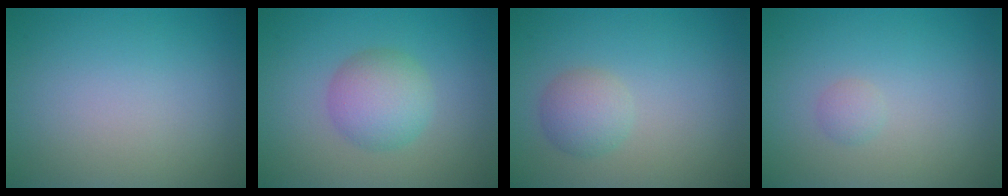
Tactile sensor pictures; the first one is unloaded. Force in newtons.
{"total": 3.9, "press": 3.9, "slide": 0.2}
{"total": 2.3, "press": 2.3, "slide": 0.0}
{"total": 0.8, "press": 0.8, "slide": 0.1}